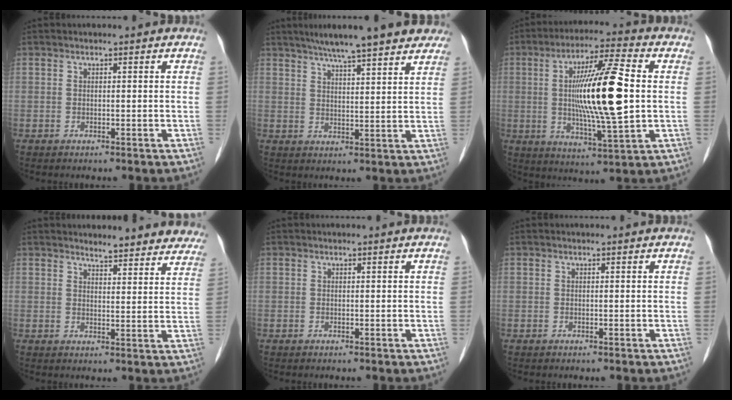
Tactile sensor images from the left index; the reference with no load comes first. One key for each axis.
{"total": 14.4, "fx": 12.0, "fy": 2.2, "fz": 7.8, "tx": -0.113, "ty": 0.024, "tz": 0.159}
{"total": 15.5, "fx": 0.9, "fy": 1.4, "fz": 15.4, "tx": -0.279, "ty": -0.004, "tz": 0.011}
{"total": 10.9, "fx": 10.3, "fy": 2.3, "fz": 2.5, "tx": -0.002, "ty": -0.014, "tz": 0.100}
{"total": 0.0}
{"total": 0.0}